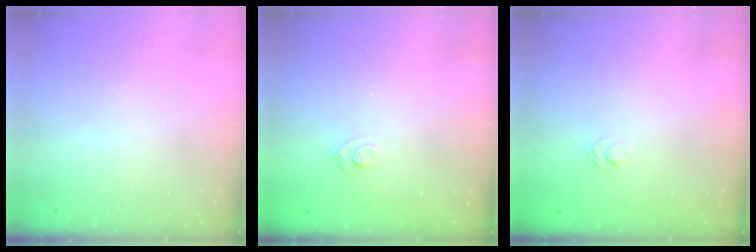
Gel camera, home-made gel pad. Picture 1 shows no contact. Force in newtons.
{"total": 3.1, "press": 2.8, "slide": 1.3}
{"total": 2.4, "press": 2.0, "slide": 1.3}